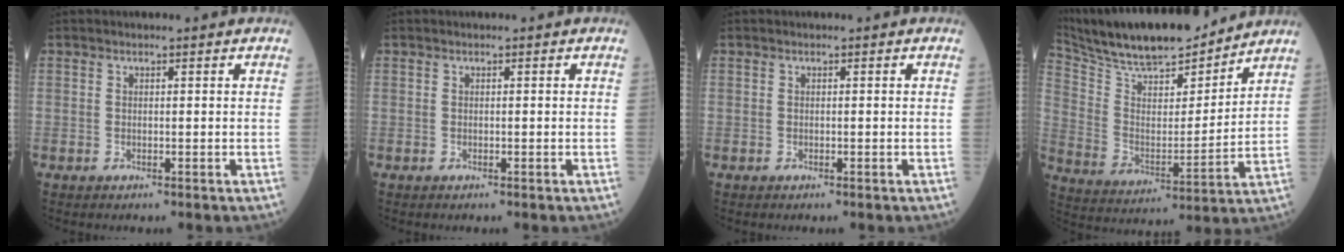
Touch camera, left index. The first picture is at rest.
{"total": 0.0}
{"total": 0.0}
{"total": 19.7, "force": [17.8, 3.4, 7.8], "torque": [-0.151, 0.008, 0.301]}